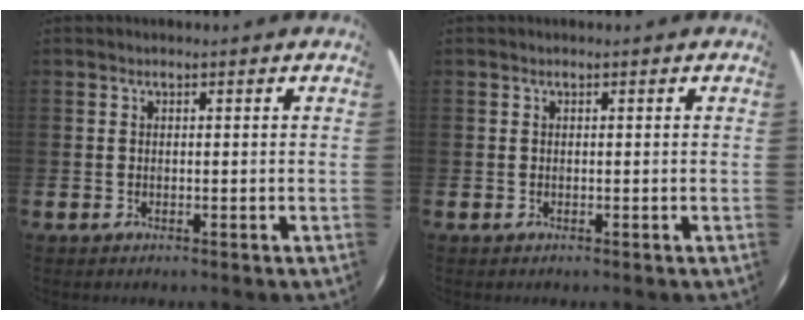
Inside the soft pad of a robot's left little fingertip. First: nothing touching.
{"total": 0.0}